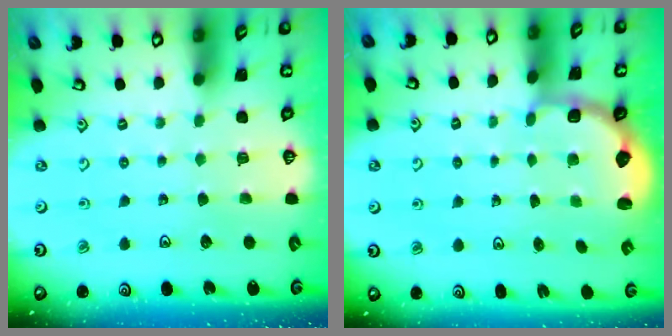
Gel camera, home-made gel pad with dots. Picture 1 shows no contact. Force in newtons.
{"total": 2.7, "press": 2.3, "slide": 1.5}